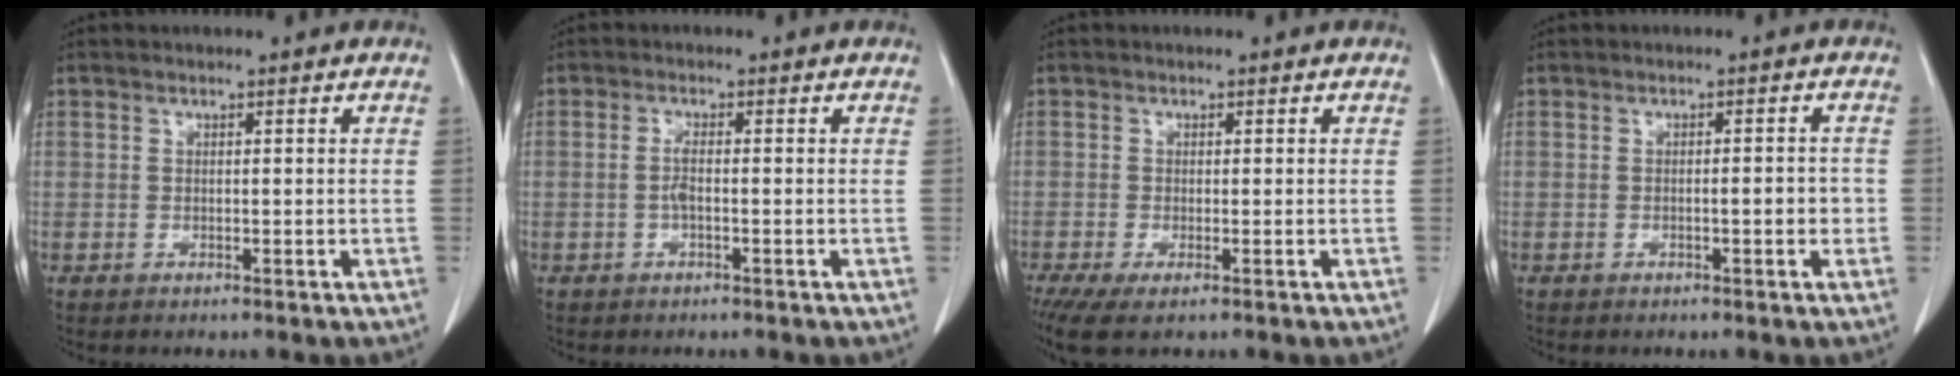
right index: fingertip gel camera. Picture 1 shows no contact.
{"total": 1.8, "force": [-0.4, 0.3, 1.7], "torque": [-0.037, 0.002, -0.009]}
{"total": 4.1, "force": [-2.4, 1.0, 3.1], "torque": [-0.056, -0.013, -0.041]}
{"total": 2.4, "force": [-0.6, 0.6, 2.2], "torque": [-0.033, 0.004, -0.007]}